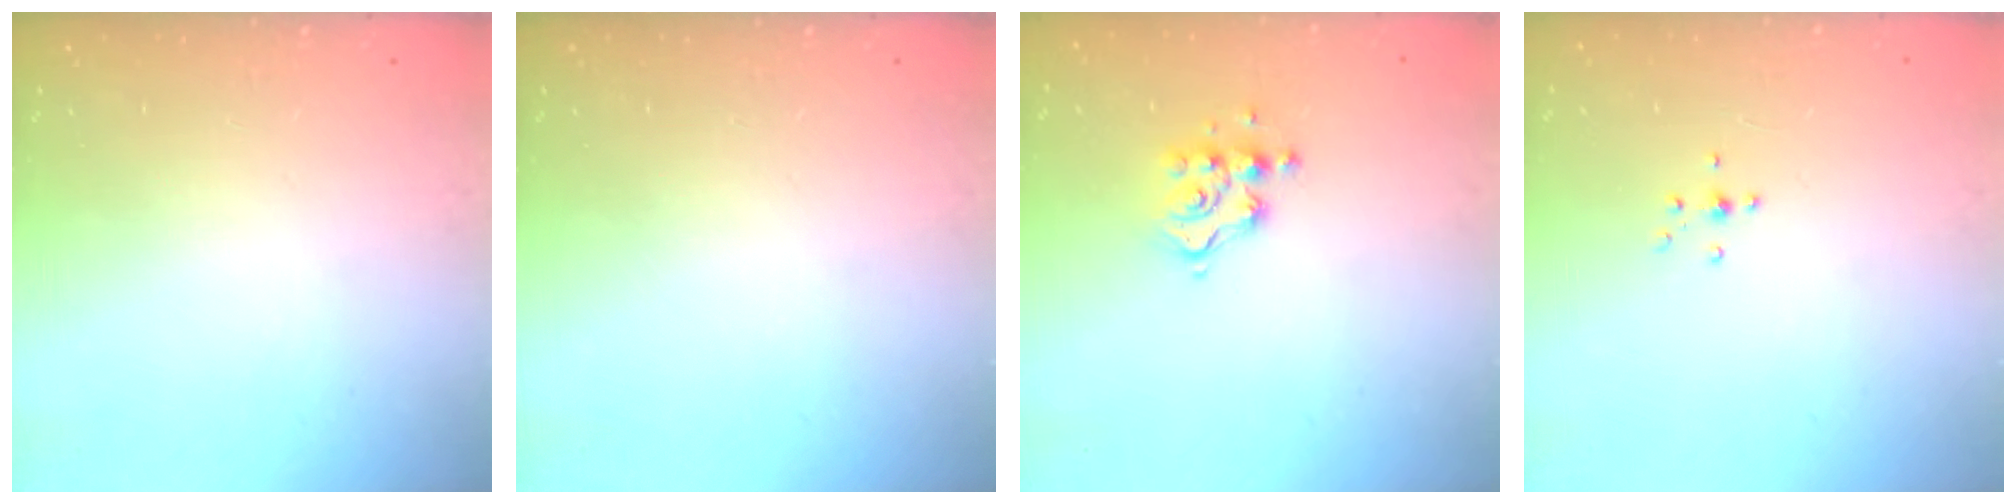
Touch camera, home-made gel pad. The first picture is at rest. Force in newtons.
{"total": 0.0}
{"total": 8.5, "press": 8.4, "slide": 0.6}
{"total": 3.9, "press": 3.9, "slide": 0.7}